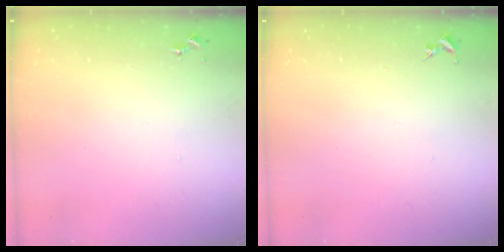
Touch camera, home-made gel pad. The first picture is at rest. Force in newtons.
{"total": 0.0}